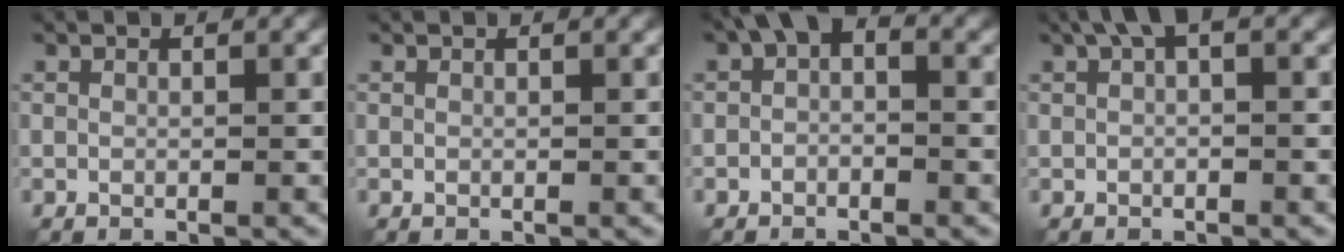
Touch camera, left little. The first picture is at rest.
{"total": 0.0}
{"total": 3.3, "force": [0.6, 2.2, 2.4], "torque": [-0.032, 0.016, -0.004]}
{"total": 2.6, "force": [0.7, 1.1, 2.2], "torque": [-0.042, 0.009, 0.013]}